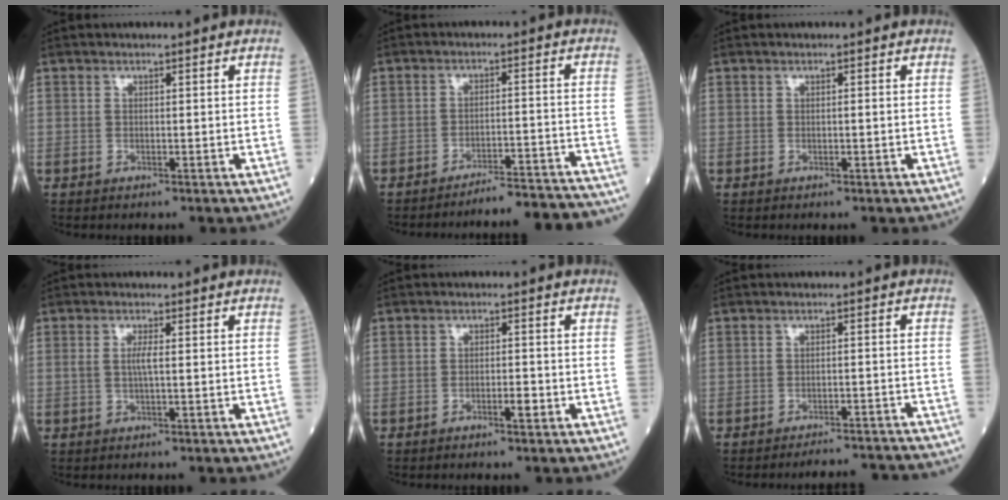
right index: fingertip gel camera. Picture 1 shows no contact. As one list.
[{"total": 16.7, "force": [-16.3, -0.4, 3.3], "torque": [-0.007, 0.008, -0.205]}, {"total": 0.0}, {"total": 1.8, "force": [0.0, 0.1, 1.8], "torque": [-0.039, 0.000, -0.001]}, {"total": 2.0, "force": [-1.2, 0.4, 1.5], "torque": [-0.023, 0.003, -0.021]}, {"total": 12.6, "force": [-12.3, 0.5, 2.8], "torque": [-0.015, 0.001, -0.140]}]